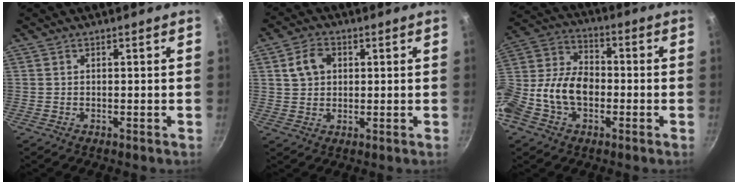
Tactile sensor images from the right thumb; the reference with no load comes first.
{"total": 5.8, "force": [1.5, 4.5, 3.3], "torque": [-0.042, 0.008, 0.024]}
{"total": 15.8, "force": [-3.4, 11.0, 10.8], "torque": [-0.191, 0.052, -0.077]}